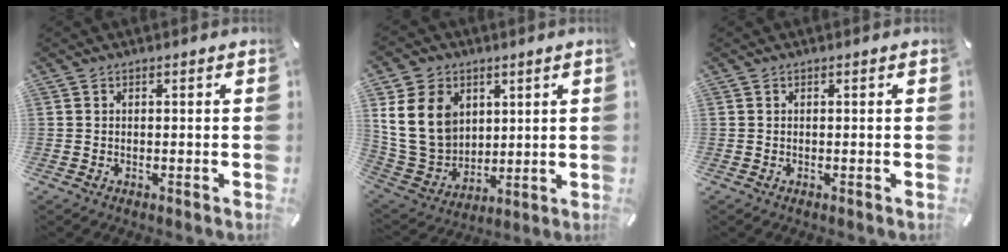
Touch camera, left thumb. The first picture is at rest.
{"total": 15.6, "force": [4.7, 12.7, 7.7], "torque": [-0.178, -0.017, 0.090]}
{"total": 0.0}